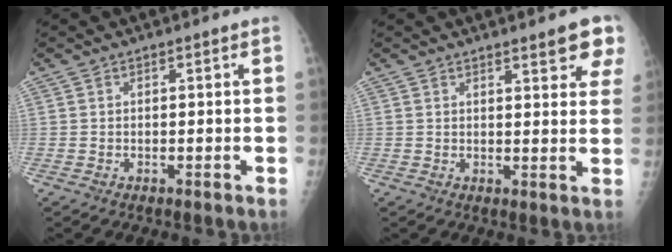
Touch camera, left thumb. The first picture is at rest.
{"total": 6.7, "force": [4.2, 1.7, 4.9], "torque": [-0.038, -0.016, 0.047]}